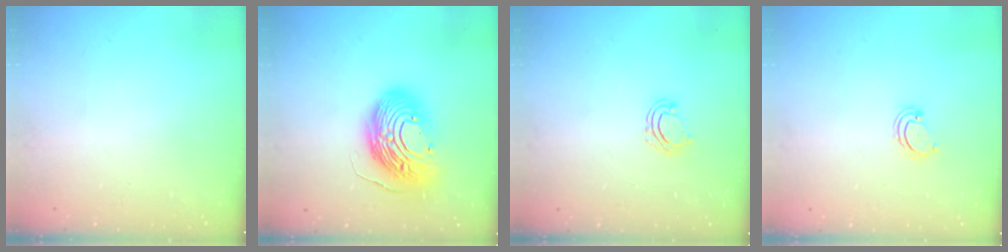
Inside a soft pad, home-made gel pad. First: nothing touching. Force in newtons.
{"total": 17.4, "press": 17.3, "slide": 1.8}
{"total": 6.0, "press": 5.8, "slide": 1.6}
{"total": 2.8, "press": 2.8, "slide": 0.3}